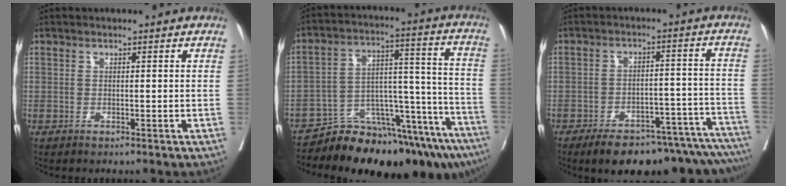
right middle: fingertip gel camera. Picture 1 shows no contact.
{"total": 19.0, "force": [-16.3, 4.7, 8.7], "torque": [-0.058, 0.057, -0.240]}
{"total": 20.1, "force": [-17.9, 4.6, 8.0], "torque": [-0.040, 0.026, -0.227]}